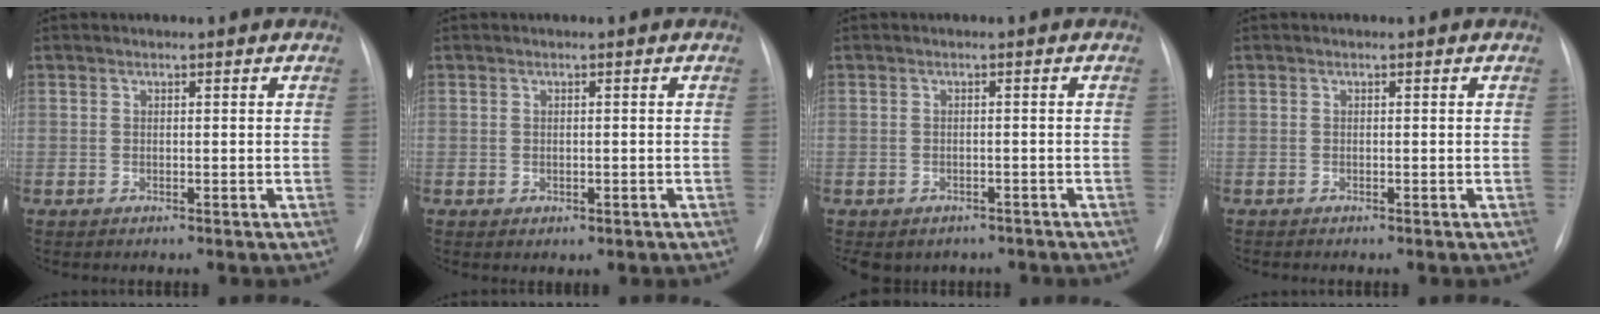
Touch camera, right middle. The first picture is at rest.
{"total": 1.1, "force": [-0.3, 0.8, 0.6], "torque": [-0.010, -0.001, 0.001]}
{"total": 8.1, "force": [-5.9, 5.3, 1.9], "torque": [-0.036, 0.005, -0.065]}
{"total": 0.0}